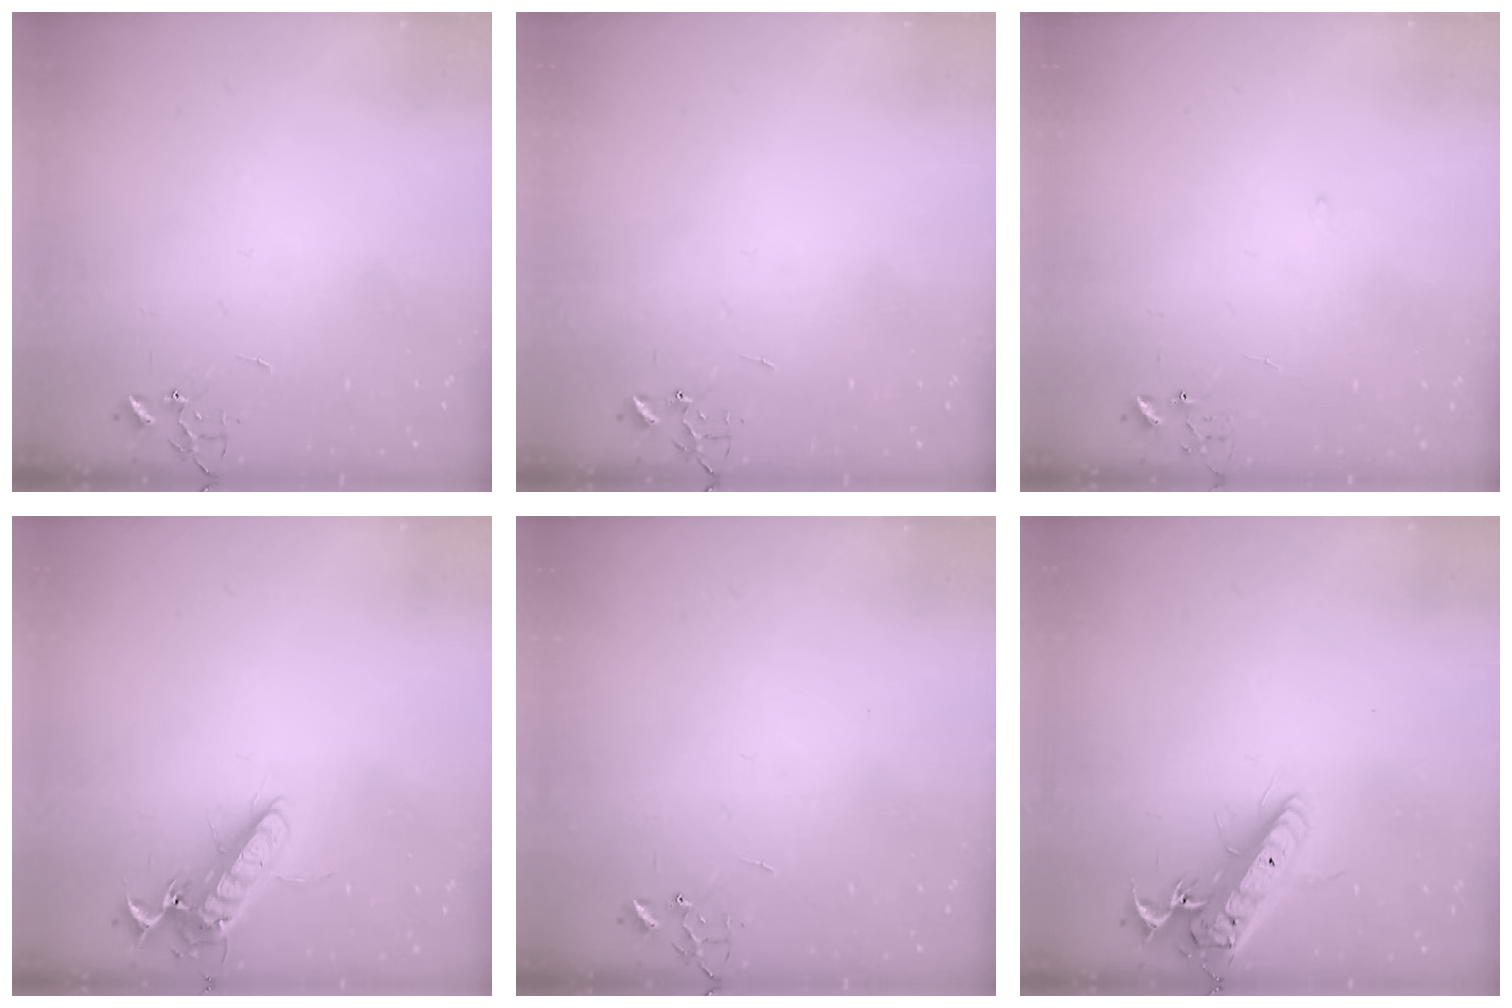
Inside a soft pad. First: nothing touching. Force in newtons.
{"total": 0.0}
{"total": 5.8, "press": 5.8, "slide": 0.7}
{"total": 13.5, "press": 13.5, "slide": 1.2}
{"total": 0.0}
{"total": 16.4, "press": 16.1, "slide": 3.0}